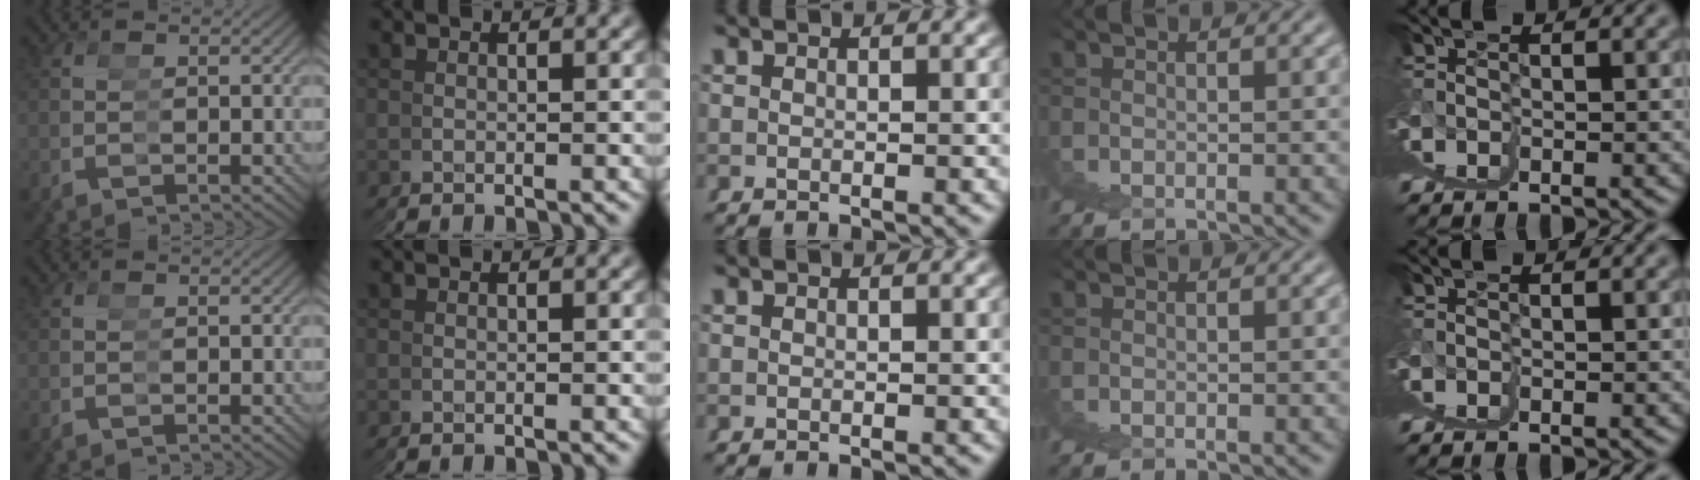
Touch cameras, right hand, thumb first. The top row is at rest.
{}